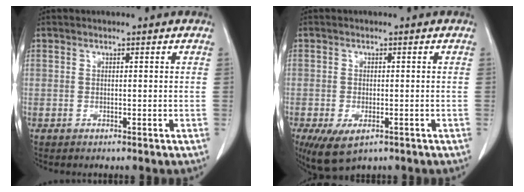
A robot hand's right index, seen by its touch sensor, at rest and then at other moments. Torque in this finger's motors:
{"motor_torque": [0.47, -0.57, -0.01, -0.01]}